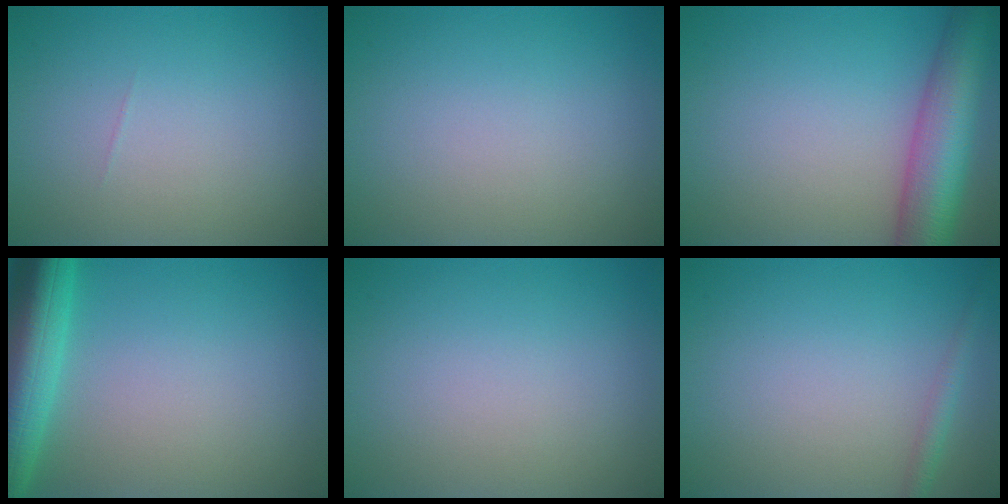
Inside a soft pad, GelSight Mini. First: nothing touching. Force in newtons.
{"total": 0.0}
{"total": 8.4, "press": 8.4, "slide": 0.3}
{"total": 7.7, "press": 7.7, "slide": 0.5}
{"total": 0.0}
{"total": 1.3, "press": 1.3, "slide": 0.1}